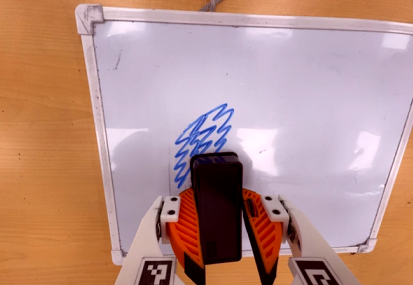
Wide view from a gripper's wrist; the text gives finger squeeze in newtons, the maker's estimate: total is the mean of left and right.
{"total": 13.7, "left": 15.1, "right": 12.4}